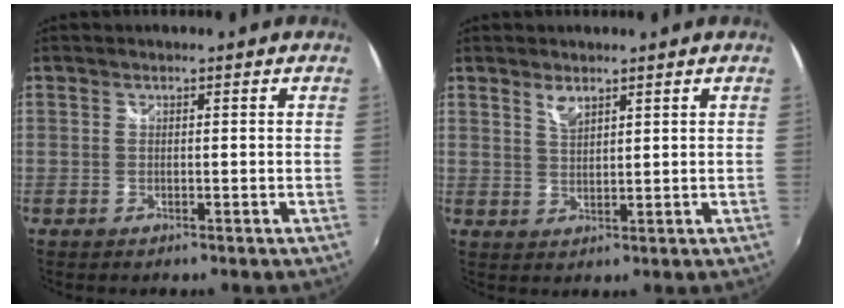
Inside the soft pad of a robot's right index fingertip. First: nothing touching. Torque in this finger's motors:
{"motor_torque": [0.03, 0.00, 0.02, 0.04]}